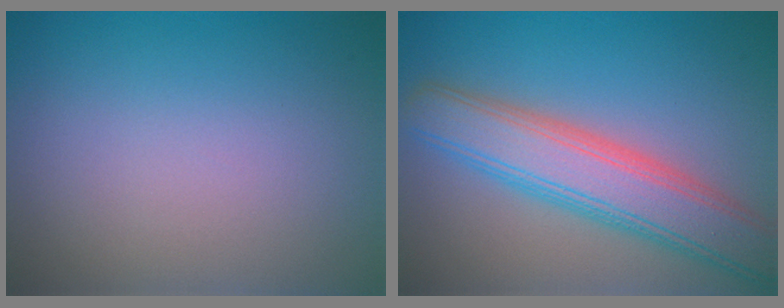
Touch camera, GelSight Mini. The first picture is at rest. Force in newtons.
{"total": 7.2, "press": 7.2, "slide": 0.1}